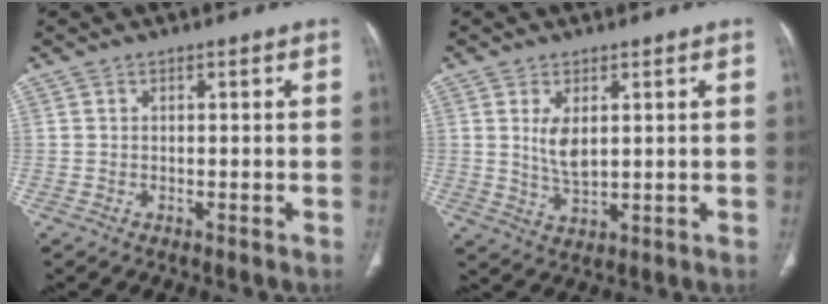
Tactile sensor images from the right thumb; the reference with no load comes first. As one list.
[{"total": 4.9, "force": [1.4, 2.3, 4.1], "torque": [-0.076, -0.016, 0.037]}]